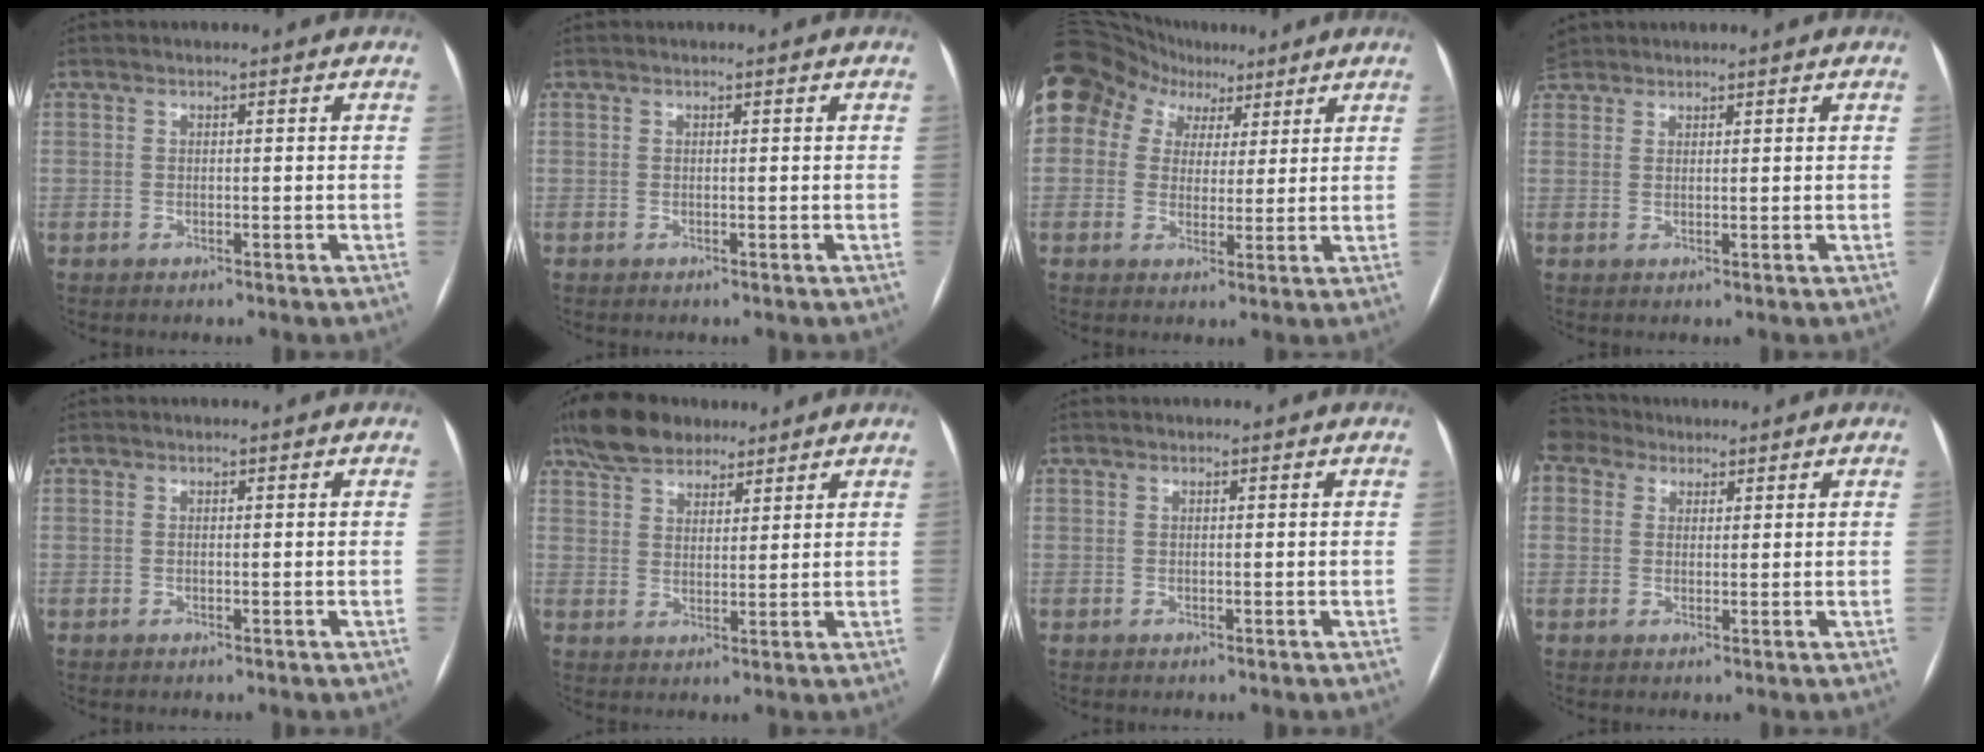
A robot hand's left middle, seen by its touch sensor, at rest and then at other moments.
{"total": 0.0}
{"total": 23.8, "force": [12.6, 17.7, 9.8], "torque": [-0.289, 0.104, 0.233]}
{"total": 3.6, "force": [3.0, 1.8, 0.5], "torque": [-0.016, 0.016, 0.060]}
{"total": 0.0}
{"total": 8.7, "force": [6.9, 4.1, 3.5], "torque": [-0.066, 0.024, 0.124]}
{"total": 0.0}
{"total": 5.0, "force": [3.7, 3.2, 0.8], "torque": [-0.026, 0.031, 0.073]}